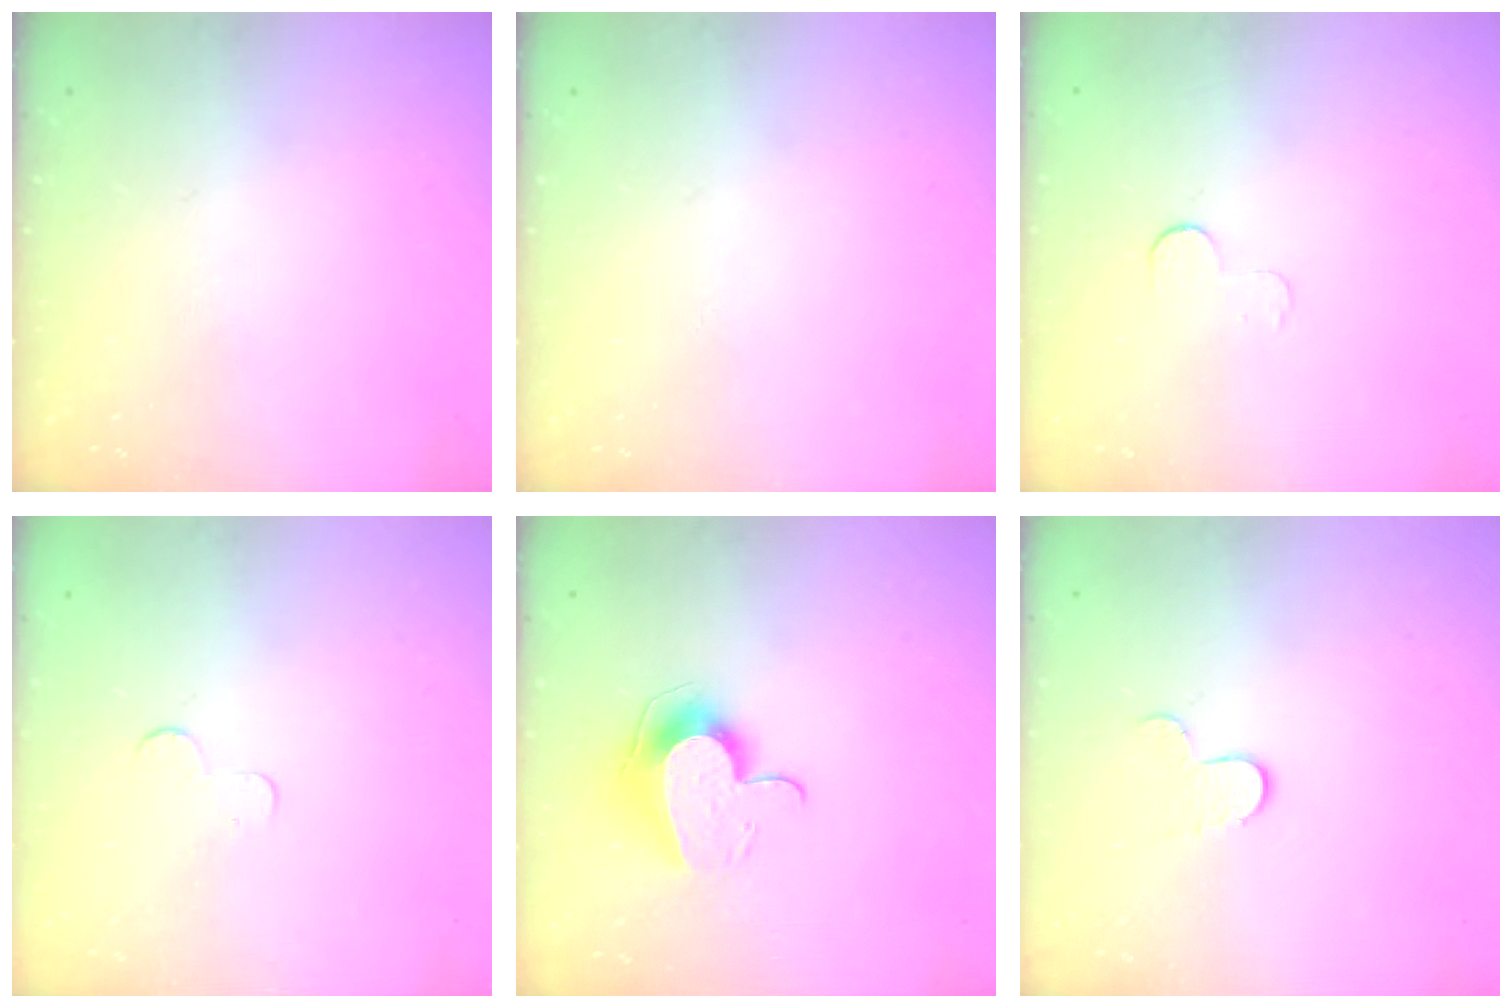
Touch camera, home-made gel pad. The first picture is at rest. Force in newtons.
{"total": 0.0}
{"total": 3.2, "press": 3.1, "slide": 0.3}
{"total": 2.3, "press": 2.3, "slide": 0.2}
{"total": 10.5, "press": 10.5, "slide": 0.1}
{"total": 5.7, "press": 5.7, "slide": 0.5}